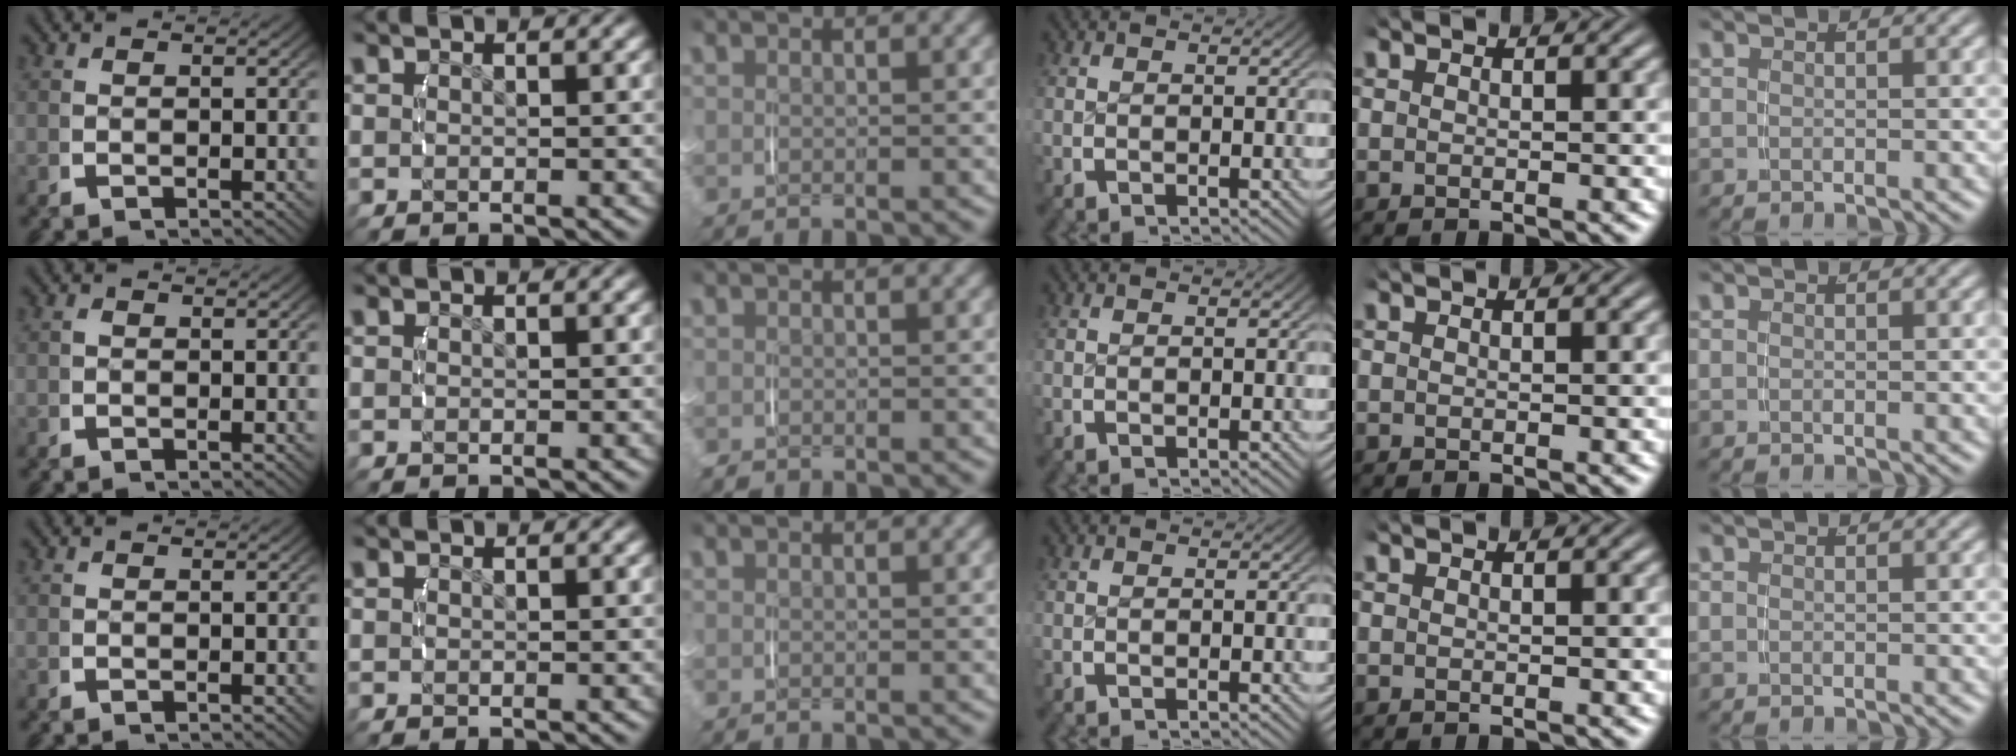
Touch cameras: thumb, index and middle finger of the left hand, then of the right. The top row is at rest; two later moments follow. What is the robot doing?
{"motion": "lift_and_place", "object": "small bumper sticker"}